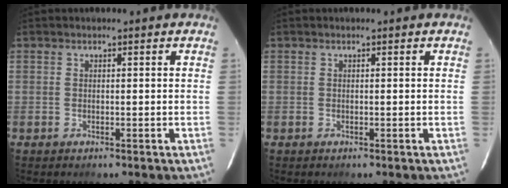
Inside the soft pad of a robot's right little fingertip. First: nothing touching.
{"total": 0.0}